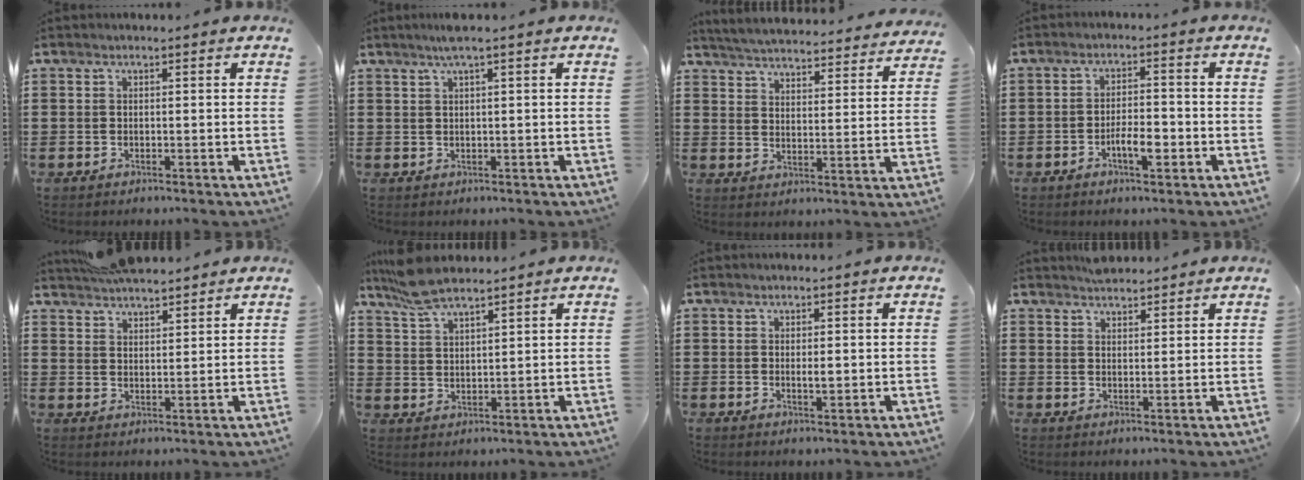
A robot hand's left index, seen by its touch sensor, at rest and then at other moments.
{"total": 2.2, "force": [1.3, -0.2, 1.7], "torque": [-0.035, 0.001, 0.023]}
{"total": 4.6, "force": [4.5, -0.4, 0.3], "torque": [-0.030, -0.037, 0.076]}
{"total": 4.3, "force": [-1.8, 1.6, 3.5], "torque": [-0.060, 0.008, -0.031]}
{"total": 4.8, "force": [4.6, 0.9, 1.0], "torque": [-0.032, -0.003, 0.089]}
{"total": 6.3, "force": [5.3, 1.7, 3.0], "torque": [-0.073, -0.006, 0.099]}
{"total": 1.5, "force": [0.1, 0.5, 1.4], "torque": [-0.027, 0.001, 0.002]}
{"total": 2.6, "force": [2.5, 0.8, -0.4], "torque": [0.001, 0.001, 0.050]}